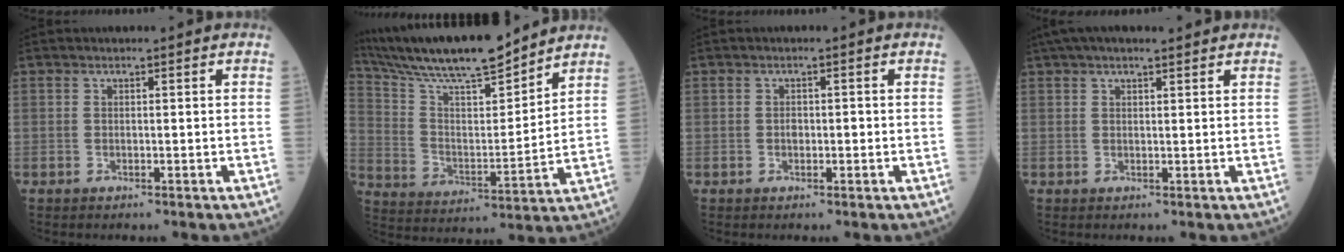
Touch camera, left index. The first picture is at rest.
{"total": 18.1, "force": [16.0, 1.7, 8.2], "torque": [-0.161, 0.008, 0.281]}
{"total": 1.2, "force": [-0.2, 0.7, 1.0], "torque": [-0.017, 0.003, -0.003]}
{"total": 7.4, "force": [5.9, 1.2, 4.2], "torque": [-0.072, 0.043, 0.091]}